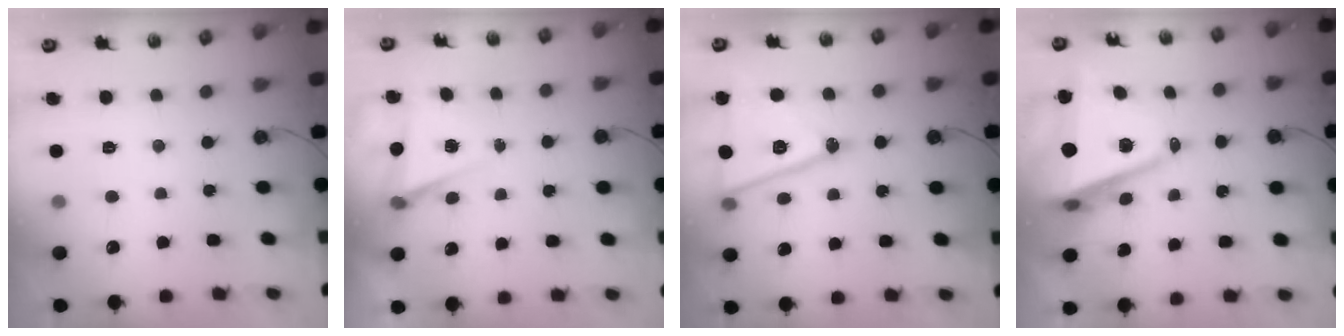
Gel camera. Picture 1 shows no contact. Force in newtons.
{"total": 6.1, "press": 4.0, "slide": 4.6}
{"total": 16.7, "press": 16.4, "slide": 3.5}
{"total": 9.8, "press": 8.8, "slide": 4.2}